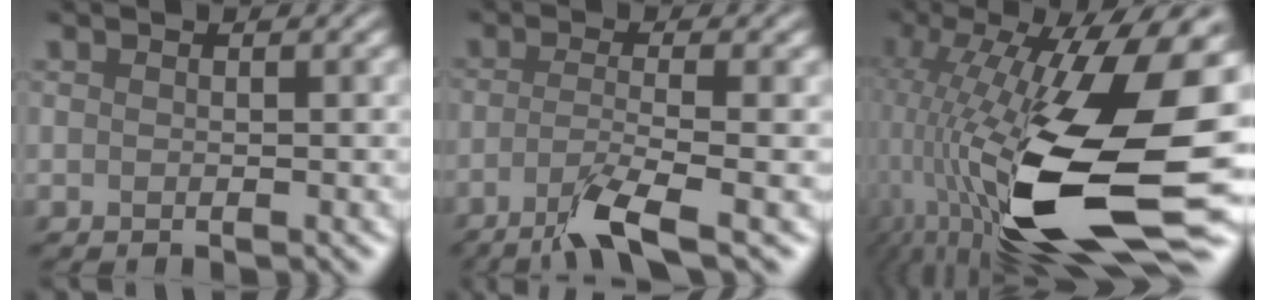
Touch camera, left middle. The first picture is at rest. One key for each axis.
{"total": 4.1, "fx": -3.4, "fy": -0.5, "fz": 2.3, "tx": -0.064, "ty": -0.007, "tz": -0.056}
{"total": 16.7, "fx": -3.4, "fy": 6.6, "fz": 15.0, "tx": -0.319, "ty": -0.021, "tz": -0.049}